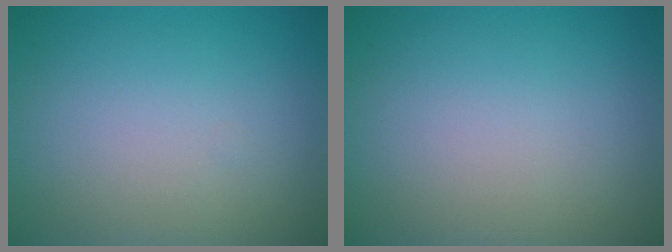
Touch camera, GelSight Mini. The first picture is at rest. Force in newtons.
{"total": 0.0}